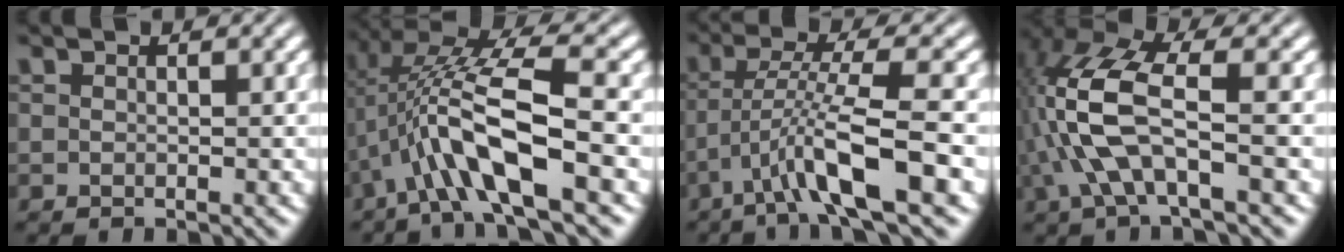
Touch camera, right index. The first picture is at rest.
{"total": 7.0, "force": [0.5, 2.1, 6.7], "torque": [-0.130, -0.006, 0.015]}
{"total": 5.2, "force": [-1.6, 0.5, 4.9], "torque": [-0.096, -0.014, -0.018]}
{"total": 6.8, "force": [0.5, 2.6, 6.3], "torque": [-0.154, -0.015, 0.019]}